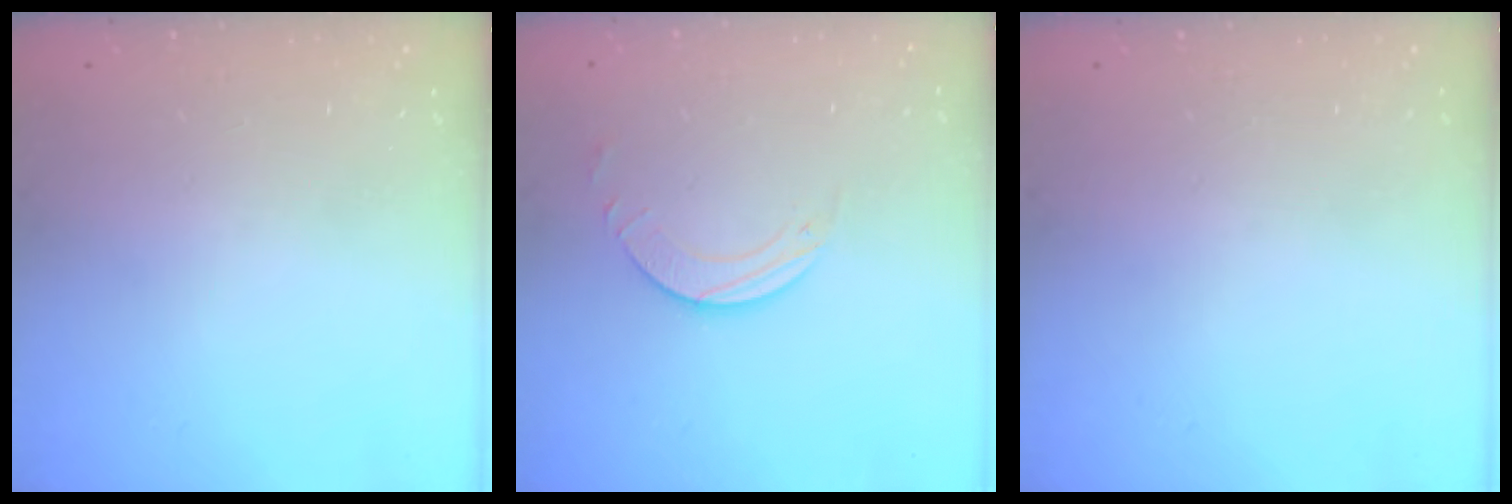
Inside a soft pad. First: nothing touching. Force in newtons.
{"total": 2.5, "press": 2.5, "slide": 0.2}
{"total": 0.0}